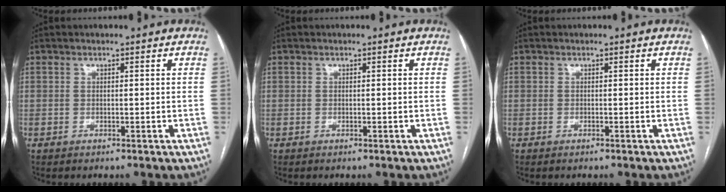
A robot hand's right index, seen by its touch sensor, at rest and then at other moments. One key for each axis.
{"total": 0.0}
{"total": 0.0}